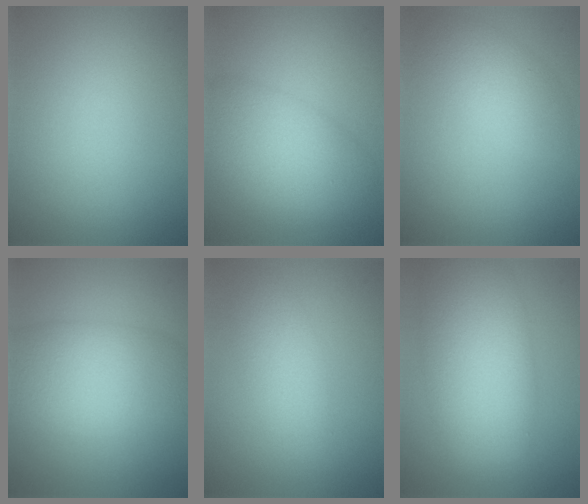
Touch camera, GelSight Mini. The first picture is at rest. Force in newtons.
{"total": 6.9, "press": 6.9, "slide": 0.2}
{"total": 3.2, "press": 3.2, "slide": 0.1}
{"total": 7.1, "press": 7.1, "slide": 0.1}
{"total": 3.0, "press": 3.0, "slide": 0.1}
{"total": 8.5, "press": 8.5, "slide": 0.2}